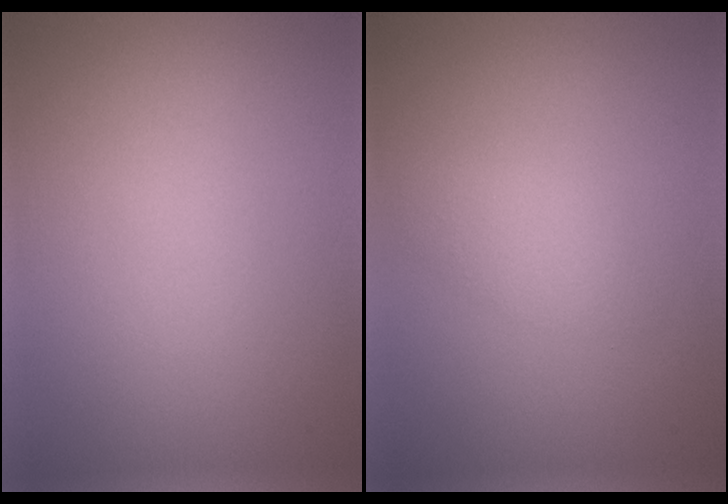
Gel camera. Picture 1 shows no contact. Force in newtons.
{"total": 1.4, "press": 1.4, "slide": 0.0}